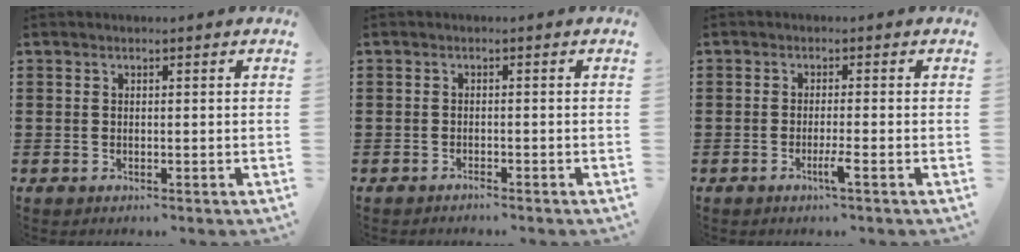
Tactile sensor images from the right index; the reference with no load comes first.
{"total": 0.9, "force": [-0.9, 0.0, 0.2], "torque": [-0.007, -0.001, -0.018]}
{"total": 2.8, "force": [-1.5, -0.2, 2.4], "torque": [-0.045, -0.009, -0.029]}